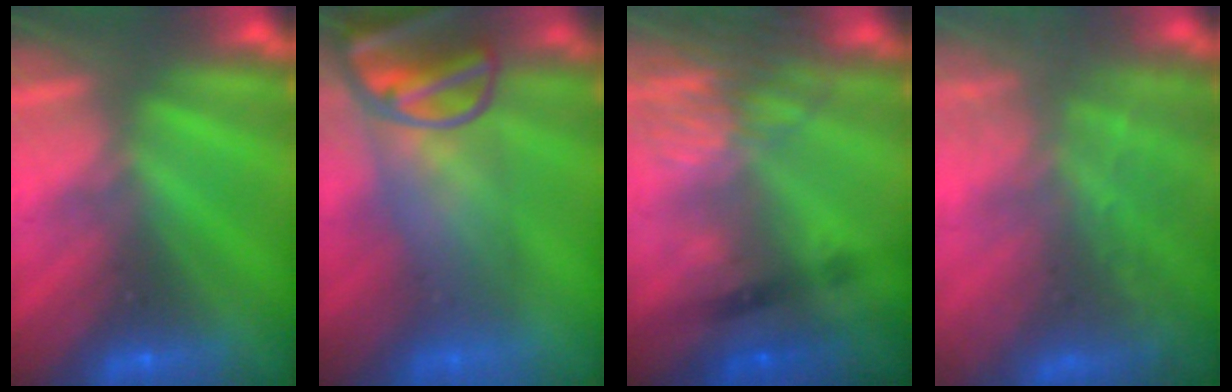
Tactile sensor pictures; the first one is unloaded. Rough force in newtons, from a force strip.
{"total": 8.5}
{"total": 5.8}
{"total": 7.6}